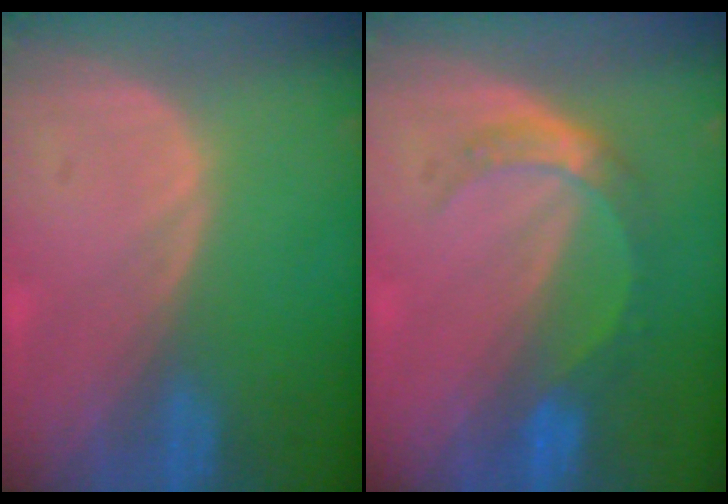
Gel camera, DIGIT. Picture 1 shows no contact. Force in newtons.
{"total": 5.4, "press": 4.9, "slide": 2.2}